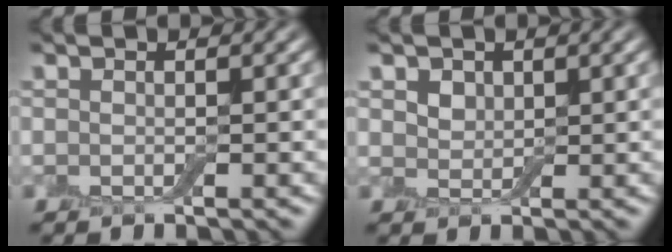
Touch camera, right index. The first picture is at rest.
{"total": 2.3, "force": [1.4, 1.6, 0.9], "torque": [-0.025, 0.003, 0.025]}